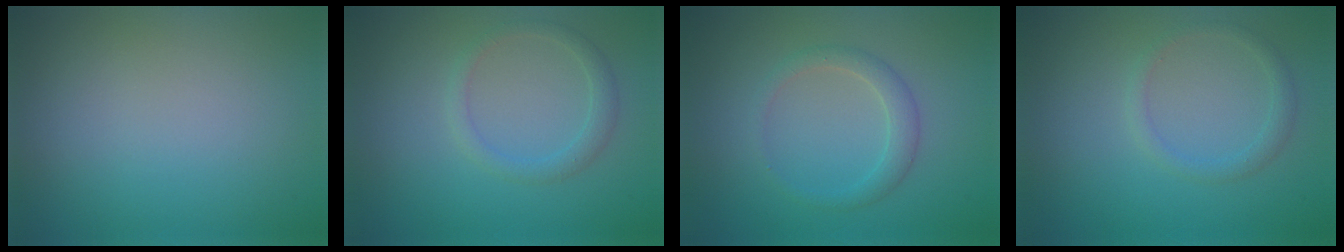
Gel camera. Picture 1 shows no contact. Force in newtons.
{"total": 1.6, "press": 1.6, "slide": 0.1}
{"total": 1.9, "press": 1.9, "slide": 0.0}
{"total": 1.4, "press": 1.4, "slide": 0.1}